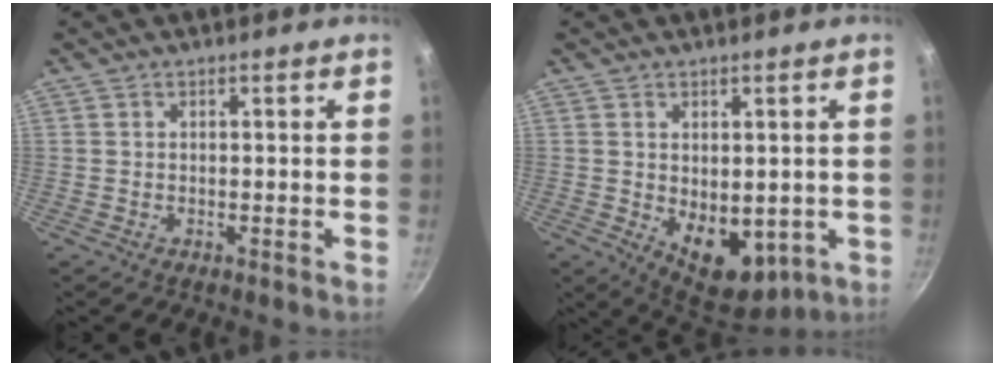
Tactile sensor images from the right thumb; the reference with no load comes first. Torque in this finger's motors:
{"motor_torque": [-0.38, 0.78, 0.08, 0.04, 0.23]}